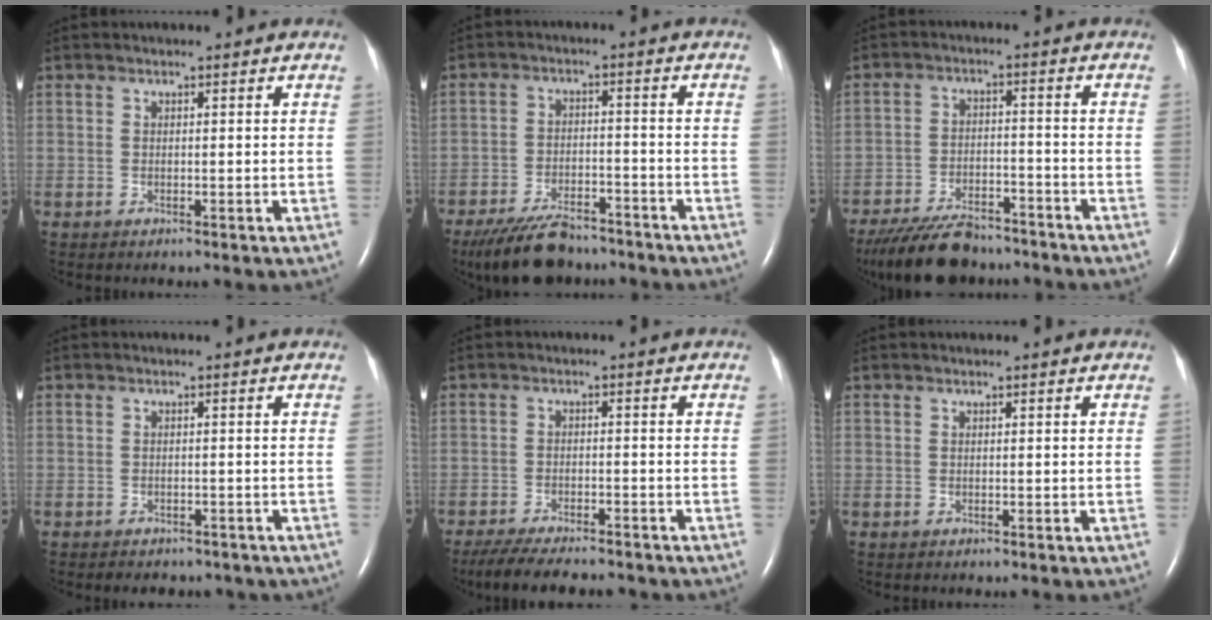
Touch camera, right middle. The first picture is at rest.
{"total": 11.0, "force": [-9.4, 3.3, 4.6], "torque": [-0.081, -0.012, -0.152]}
{"total": 12.7, "force": [-10.9, 3.8, 5.2], "torque": [-0.092, -0.008, -0.174]}
{"total": 6.5, "force": [-5.5, 2.9, 2.1], "torque": [-0.026, 0.006, -0.054]}
{"total": 11.1, "force": [-9.6, 2.2, 5.2], "torque": [-0.084, -0.016, -0.141]}
{"total": 0.0}